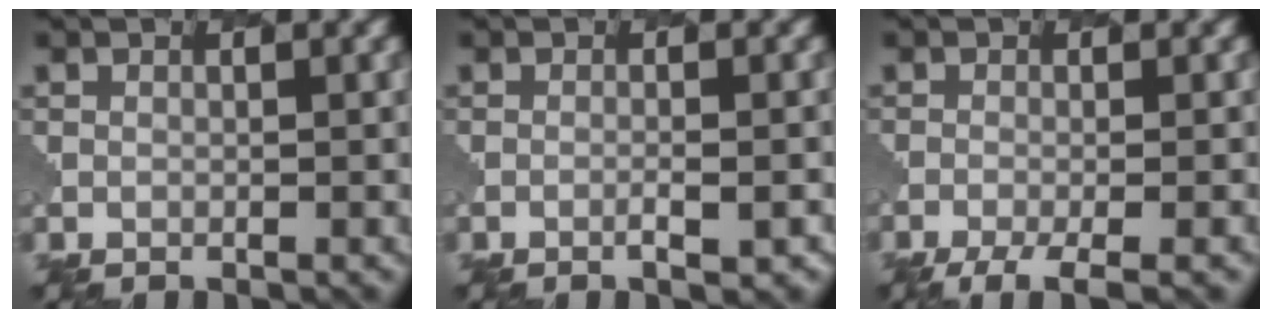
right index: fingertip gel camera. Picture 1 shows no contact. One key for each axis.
{"total": 1.8, "fx": -0.7, "fy": 0.4, "fz": 1.5, "tx": -0.018, "ty": 0.009, "tz": -0.013}
{"total": 4.4, "fx": -2.7, "fy": 1.1, "fz": 3.3, "tx": -0.045, "ty": -0.003, "tz": -0.046}